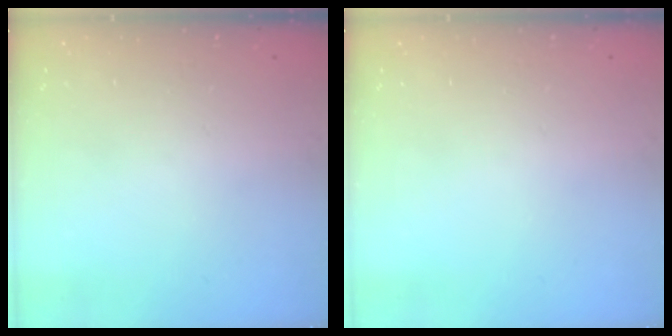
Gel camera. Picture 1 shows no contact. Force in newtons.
{"total": 0.0}